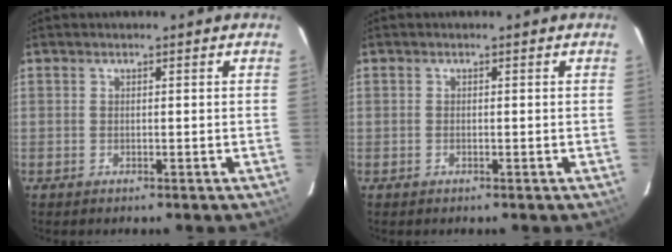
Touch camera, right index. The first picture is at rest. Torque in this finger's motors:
{"motor_torque": [0.09, 0.05, 0.00, 0.01]}